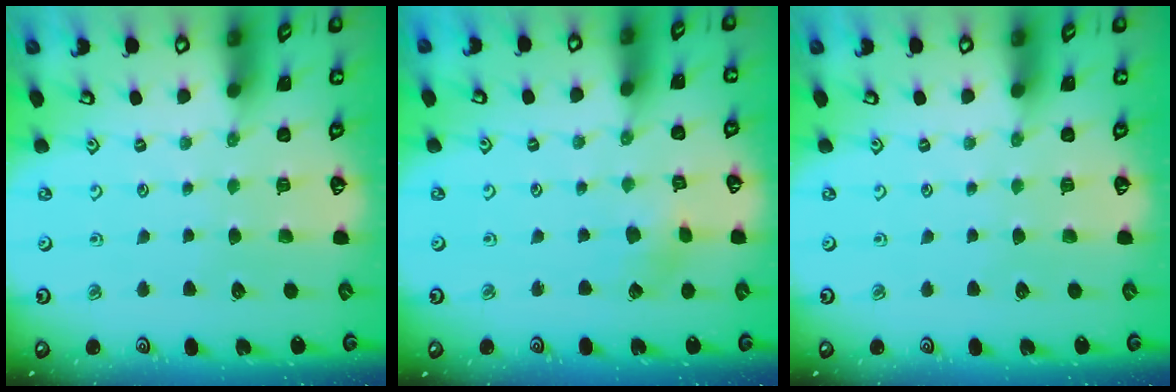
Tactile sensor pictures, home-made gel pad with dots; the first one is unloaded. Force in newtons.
{"total": 2.5, "press": 2.5, "slide": 0.2}
{"total": 0.0}